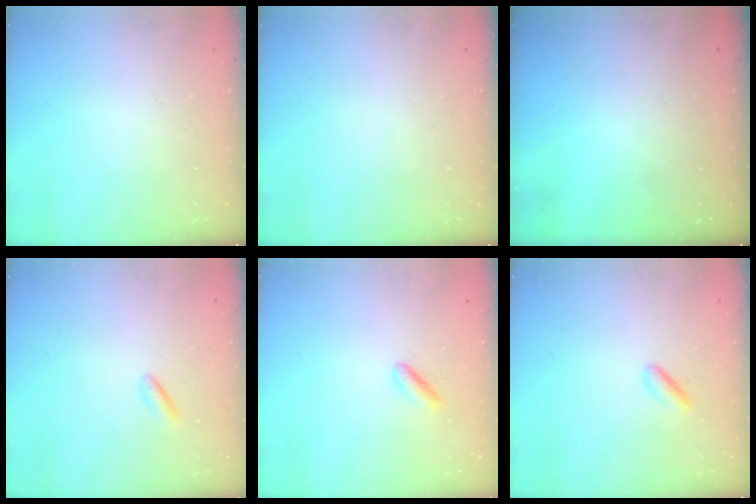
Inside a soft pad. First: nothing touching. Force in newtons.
{"total": 0.0}
{"total": 0.0}
{"total": 0.6, "press": 0.2, "slide": 0.5}
{"total": 1.7, "press": 1.3, "slide": 1.1}
{"total": 3.0, "press": 2.9, "slide": 0.8}